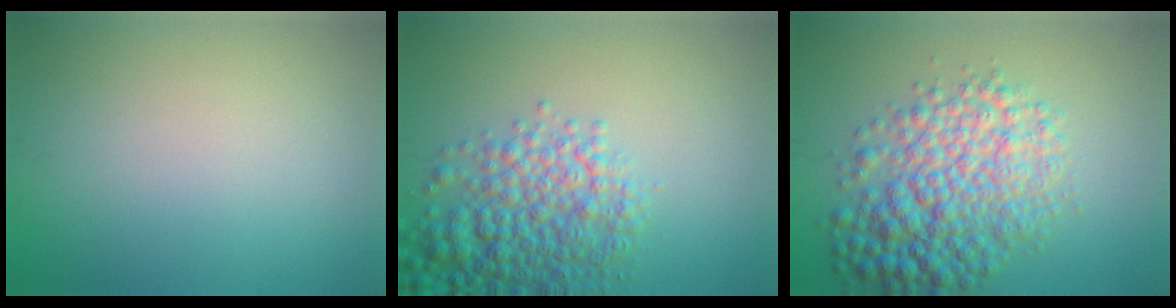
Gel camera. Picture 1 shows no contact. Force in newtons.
{"total": 6.2, "press": 6.2, "slide": 0.2}
{"total": 7.9, "press": 7.9, "slide": 0.1}